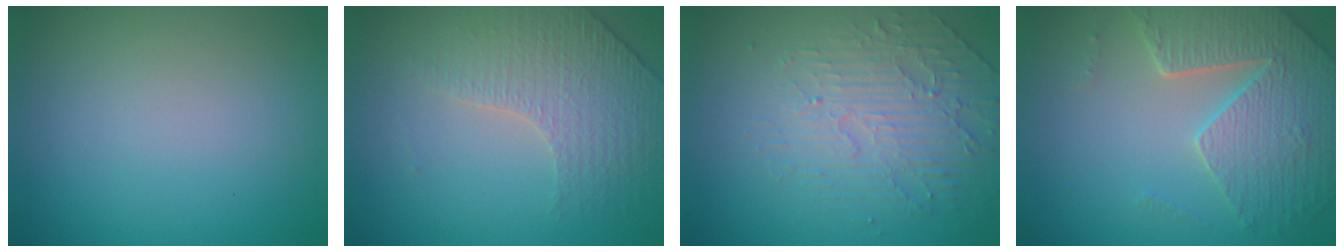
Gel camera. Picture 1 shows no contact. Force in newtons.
{"total": 4.1, "press": 3.1, "slide": 2.7}
{"total": 4.8, "press": 3.4, "slide": 3.4}
{"total": 5.2, "press": 4.6, "slide": 2.5}